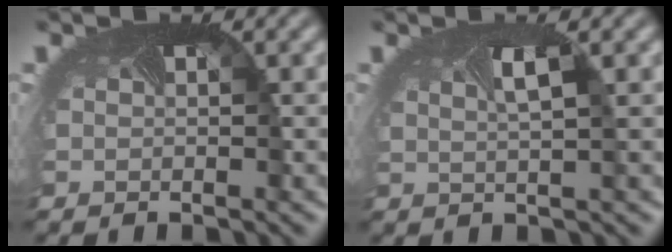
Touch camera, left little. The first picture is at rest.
{"total": 1.5, "force": [0.6, 0.0, 1.4], "torque": [-0.020, 0.000, 0.009]}